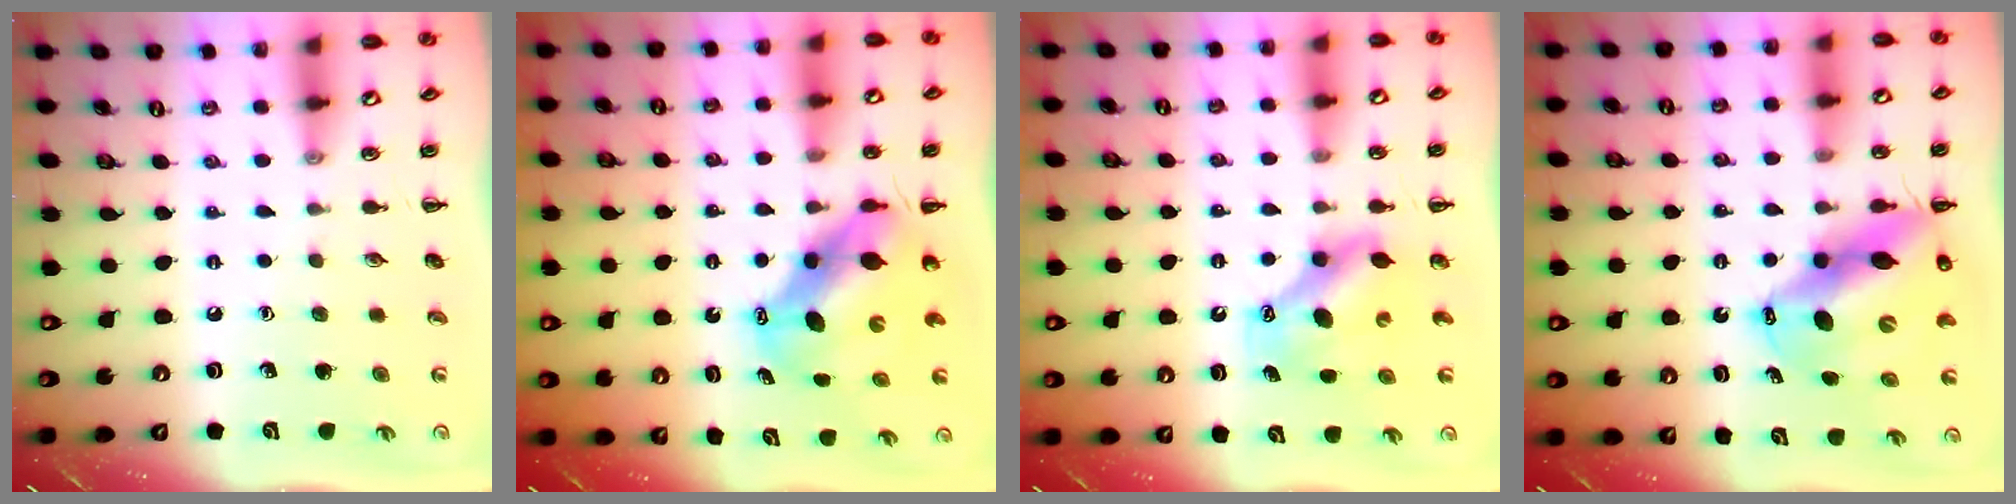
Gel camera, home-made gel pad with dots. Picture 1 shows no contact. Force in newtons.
{"total": 8.4, "press": 8.1, "slide": 2.2}
{"total": 8.4, "press": 8.3, "slide": 1.4}
{"total": 13.7, "press": 13.3, "slide": 3.6}